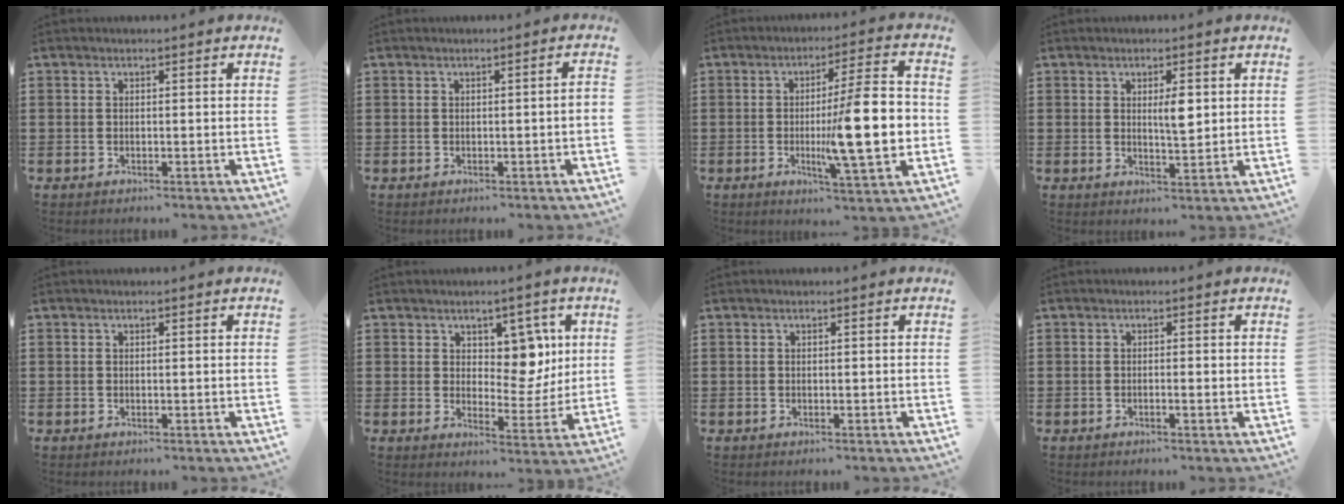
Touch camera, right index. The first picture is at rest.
{"total": 1.0, "force": [-0.3, -0.2, 0.9], "torque": [-0.013, -0.004, -0.006]}
{"total": 14.9, "force": [-1.3, 2.7, 14.6], "torque": [-0.219, -0.013, -0.026]}
{"total": 3.9, "force": [1.0, 1.0, 3.6], "torque": [-0.064, 0.004, 0.011]}
{"total": 0.0}
{"total": 6.9, "force": [3.2, 5.0, 3.6], "torque": [-0.062, -0.005, 0.051]}
{"total": 0.0}
{"total": 1.1, "force": [-0.3, -0.1, 1.0], "torque": [-0.018, -0.004, -0.006]}